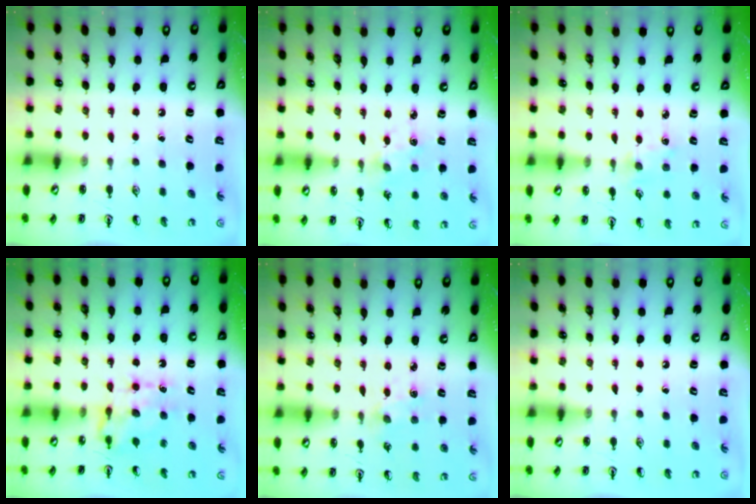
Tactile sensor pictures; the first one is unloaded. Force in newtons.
{"total": 1.9, "press": 1.8, "slide": 0.4}
{"total": 2.0, "press": 2.0, "slide": 0.4}
{"total": 7.3, "press": 7.3, "slide": 0.7}
{"total": 1.9, "press": 1.9, "slide": 0.3}
{"total": 0.0}